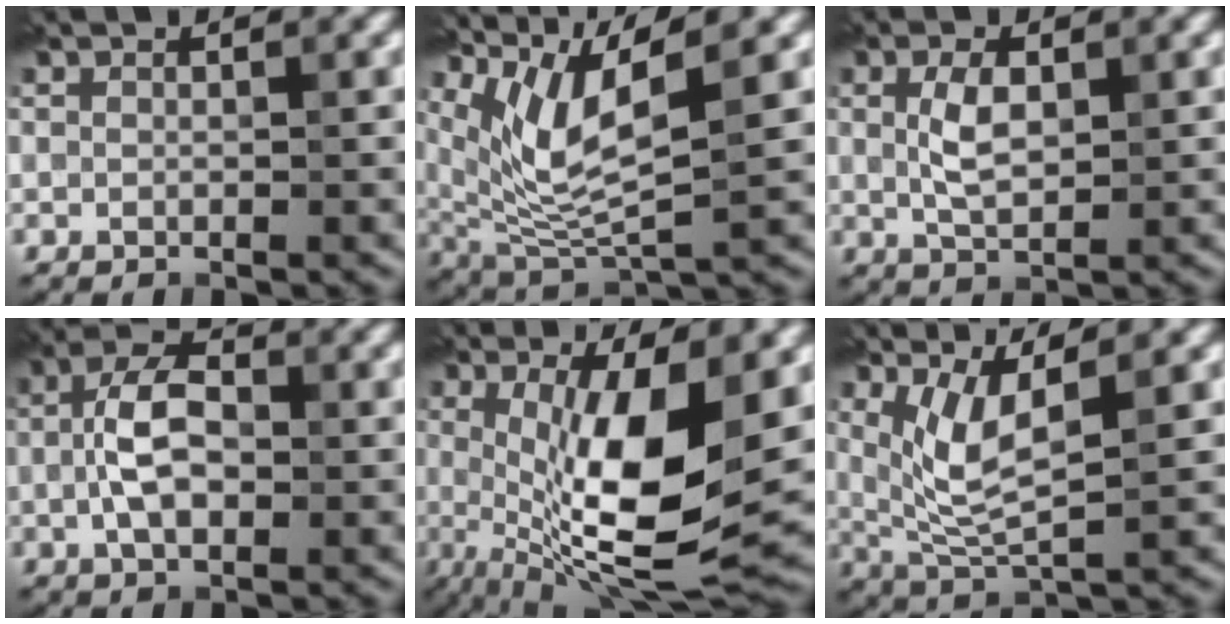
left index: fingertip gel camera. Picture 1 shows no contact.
{"total": 7.3, "force": [3.4, 1.9, 6.1], "torque": [-0.135, -0.007, 0.072]}
{"total": 3.3, "force": [0.7, 1.7, 2.8], "torque": [-0.064, 0.003, 0.016]}
{"total": 5.2, "force": [-0.2, 2.9, 4.3], "torque": [-0.083, 0.010, -0.012]}
{"total": 11.4, "force": [0.5, 3.1, 10.9], "torque": [-0.184, -0.014, 0.014]}
{"total": 4.8, "force": [1.7, 1.4, 4.3], "torque": [-0.098, -0.010, 0.042]}